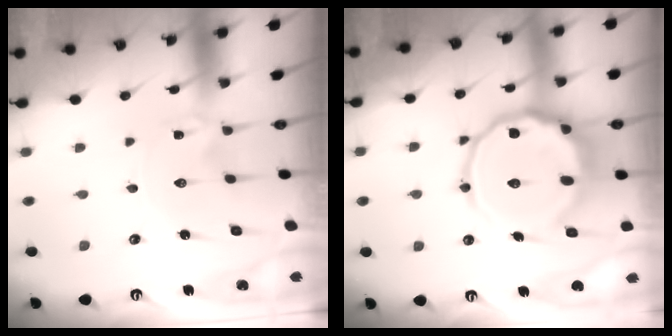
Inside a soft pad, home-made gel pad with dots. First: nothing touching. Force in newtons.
{"total": 17.3, "press": 17.2, "slide": 1.6}